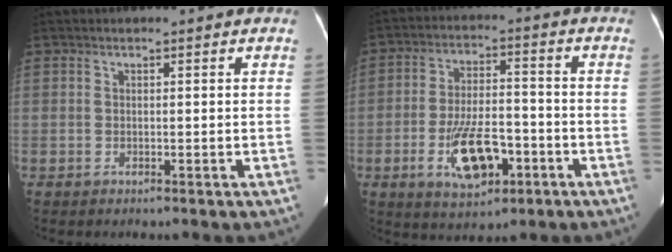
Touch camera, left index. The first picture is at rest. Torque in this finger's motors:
{"motor_torque": [1.18, 0.67, 0.41, 0.06]}